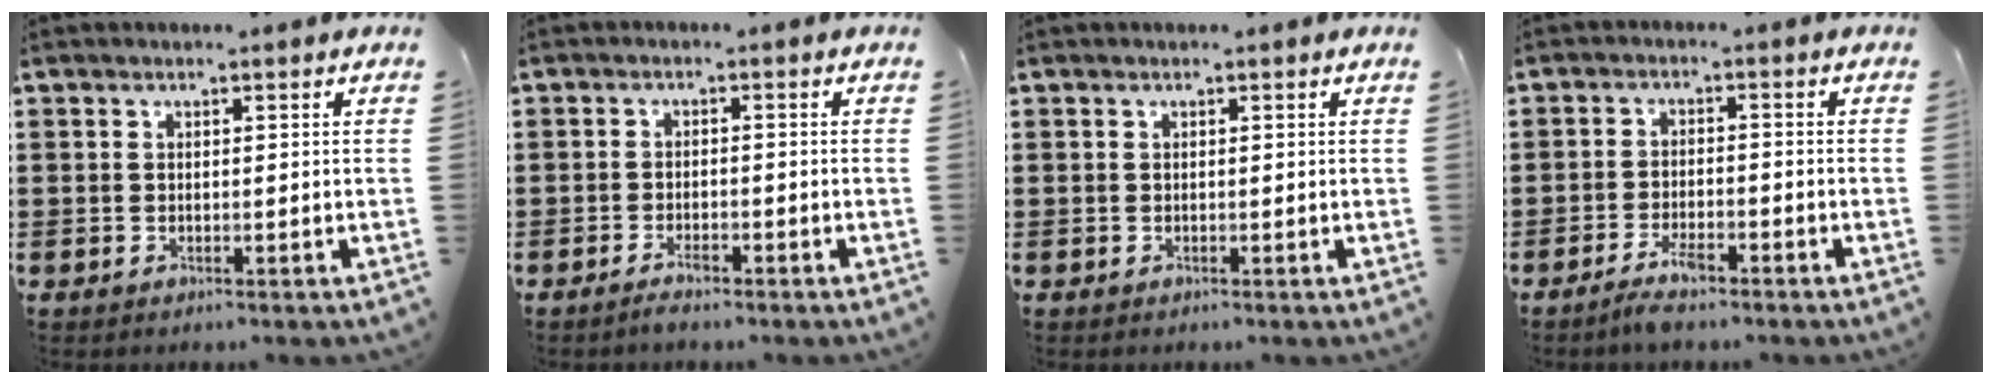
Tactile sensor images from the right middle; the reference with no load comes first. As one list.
[{"total": 1.9, "force": [-1.5, 0.4, 1.1], "torque": [-0.028, -0.002, -0.031]}, {"total": 0.0}, {"total": 3.3, "force": [-2.6, 0.7, 1.8], "torque": [-0.038, 0.005, -0.053]}]